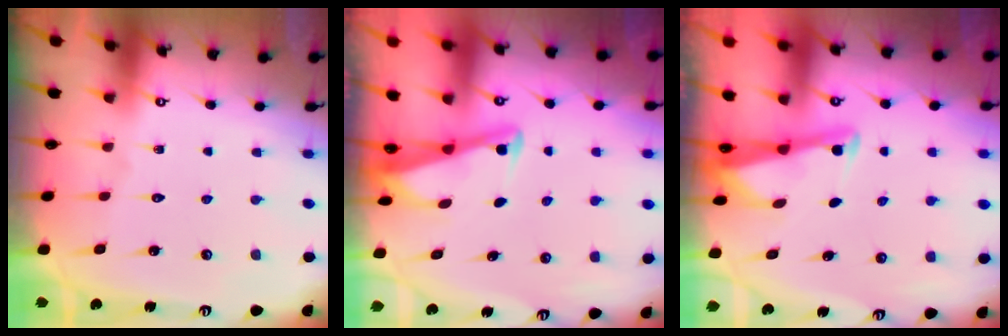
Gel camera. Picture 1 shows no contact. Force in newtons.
{"total": 2.8, "press": 2.8, "slide": 0.4}
{"total": 2.3, "press": 2.3, "slide": 0.2}